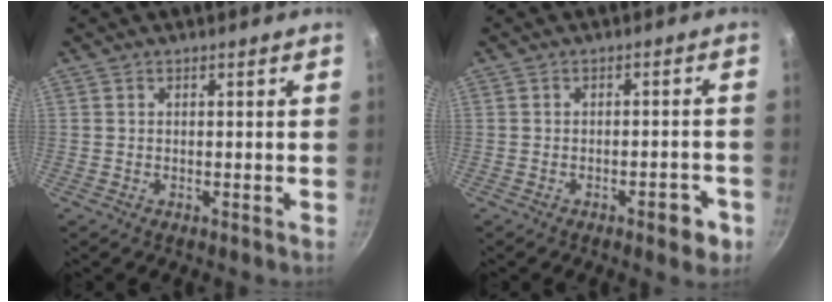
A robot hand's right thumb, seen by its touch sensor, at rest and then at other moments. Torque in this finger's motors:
{"motor_torque": [0.42, 0.45, -0.25, 0.10, 0.15]}